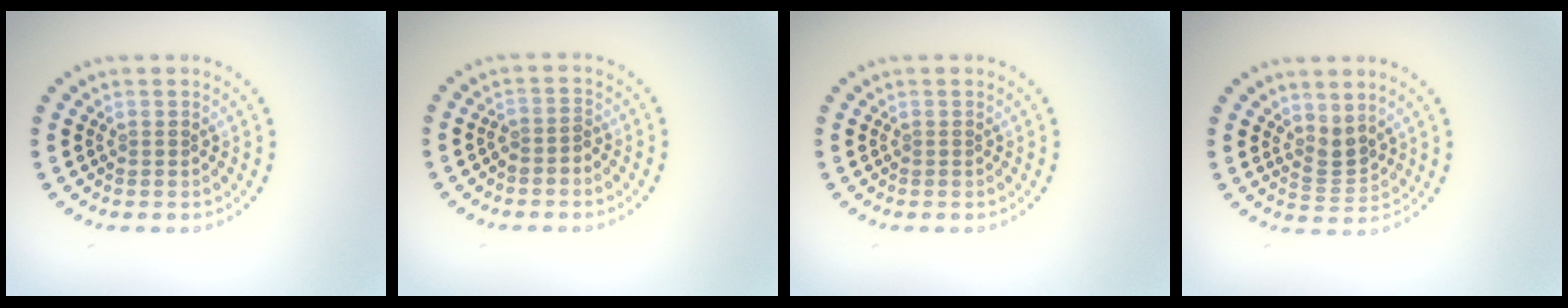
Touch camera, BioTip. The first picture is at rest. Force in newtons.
{"total": 1.5, "press": 1.1, "slide": 0.9}
{"total": 0.0}
{"total": 2.2, "press": 1.5, "slide": 1.6}